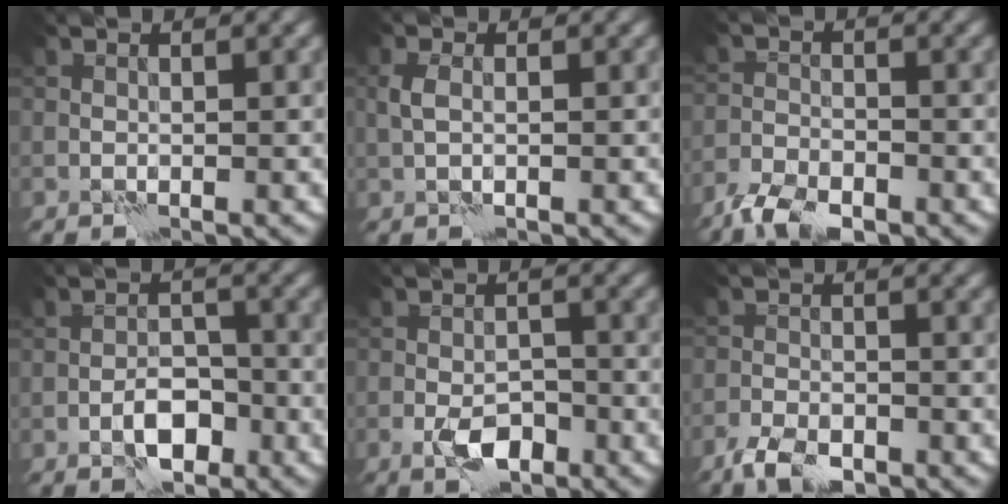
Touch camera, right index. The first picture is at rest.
{"total": 1.4, "force": [0.1, 0.6, 1.2], "torque": [-0.030, 0.004, 0.000]}
{"total": 4.9, "force": [-4.1, 1.7, 2.1], "torque": [-0.038, -0.007, -0.085]}
{"total": 3.4, "force": [-1.9, 1.6, 2.4], "torque": [-0.032, 0.008, -0.032]}
{"total": 3.7, "force": [-2.1, 1.7, 2.5], "torque": [-0.038, 0.000, -0.038]}
{"total": 3.9, "force": [-3.1, 1.5, 1.9], "torque": [-0.033, -0.004, -0.063]}